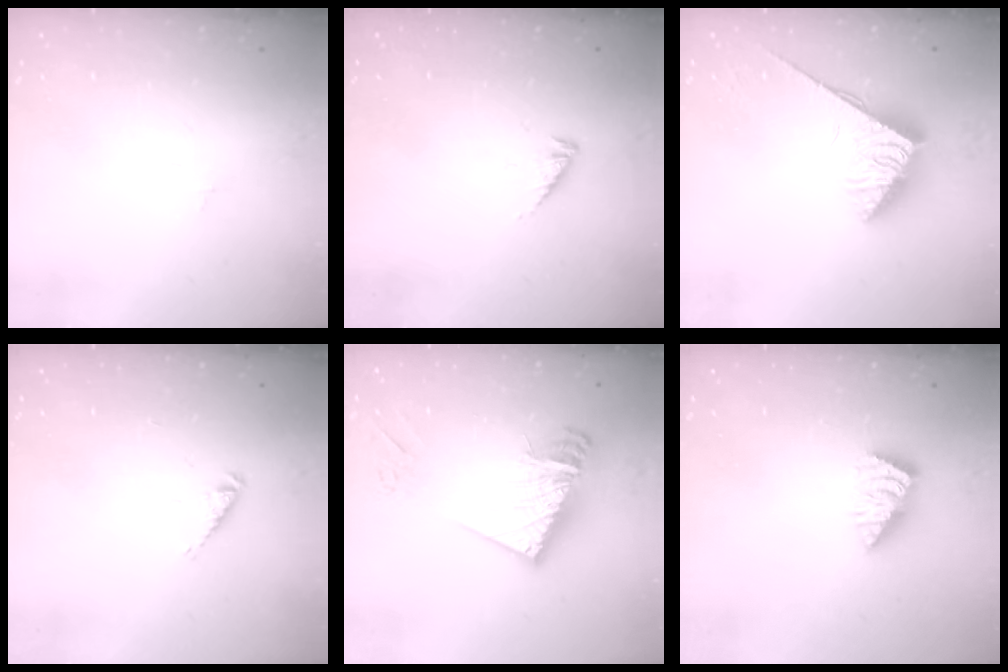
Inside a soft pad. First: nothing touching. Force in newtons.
{"total": 2.3, "press": 2.3, "slide": 0.5}
{"total": 3.9, "press": 3.9, "slide": 0.5}
{"total": 2.9, "press": 2.9, "slide": 0.4}
{"total": 17.3, "press": 17.2, "slide": 1.9}
{"total": 2.8, "press": 2.7, "slide": 0.5}